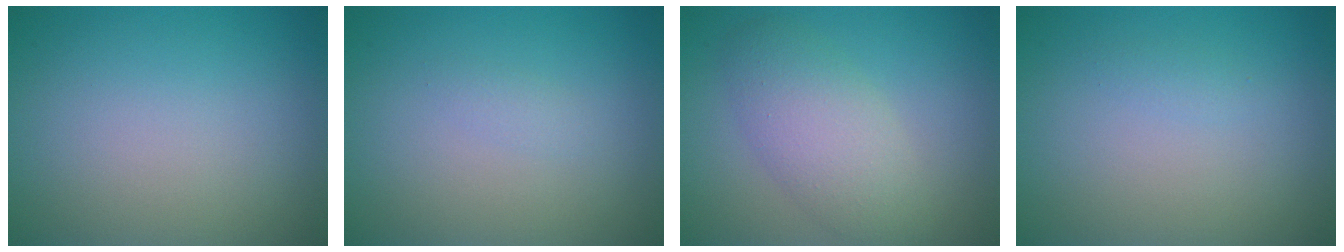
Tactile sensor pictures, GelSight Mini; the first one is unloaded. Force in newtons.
{"total": 0.7, "press": 0.7, "slide": 0.0}
{"total": 4.6, "press": 4.6, "slide": 0.3}
{"total": 0.6, "press": 0.6, "slide": 0.0}